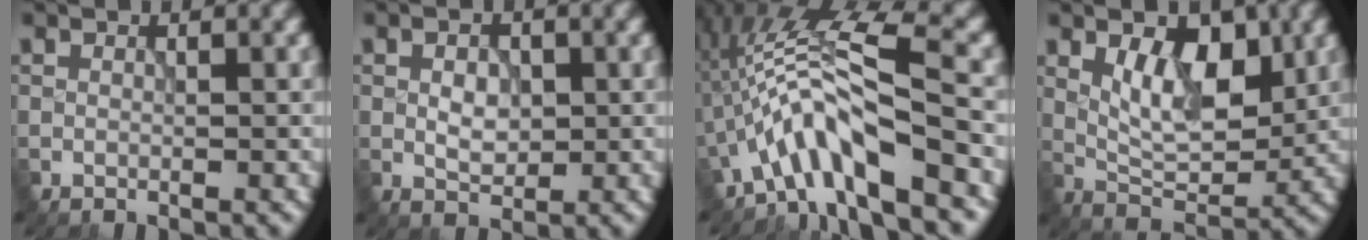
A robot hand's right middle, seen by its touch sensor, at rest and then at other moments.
{"total": 2.4, "force": [0.1, 1.6, 1.8], "torque": [-0.029, 0.001, 0.000]}
{"total": 7.6, "force": [-3.1, 1.7, 6.8], "torque": [-0.119, 0.021, -0.062]}
{"total": 5.7, "force": [1.8, 3.1, 4.5], "torque": [-0.076, -0.006, 0.033]}